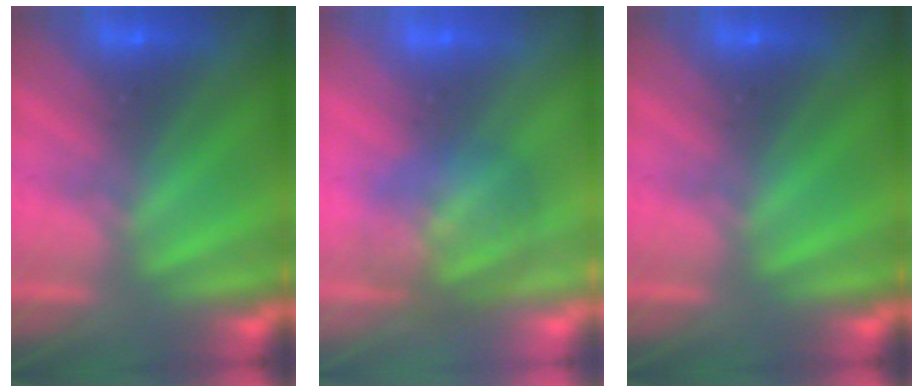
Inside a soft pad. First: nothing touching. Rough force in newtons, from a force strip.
{"total": 2.9}
{"total": 0.0}